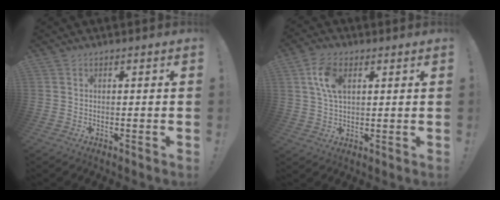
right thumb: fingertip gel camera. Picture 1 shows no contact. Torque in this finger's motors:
{"motor_torque": [0.07, 0.19, 0.53, -0.09, 0.17]}